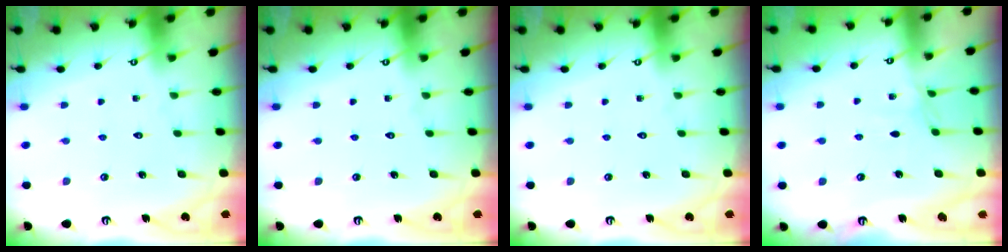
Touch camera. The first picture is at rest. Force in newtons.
{"total": 0.0}
{"total": 0.0}
{"total": 1.7, "press": 1.6, "slide": 0.4}